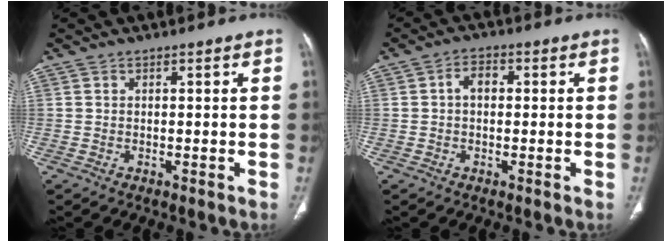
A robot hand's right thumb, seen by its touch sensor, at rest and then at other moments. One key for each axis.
{"total": 3.6, "fx": 0.3, "fy": 2.4, "fz": 2.7, "tx": -0.044, "ty": 0.015, "tz": 0.002}